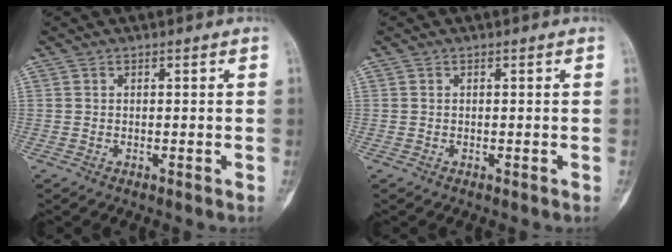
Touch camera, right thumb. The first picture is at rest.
{"total": 0.0}